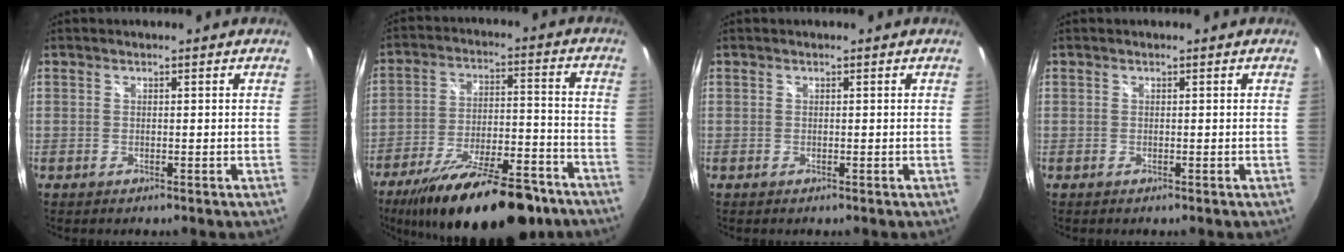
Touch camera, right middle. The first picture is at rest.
{"total": 23.6, "force": [-17.9, 7.4, 13.4], "torque": [-0.232, -0.026, -0.260]}
{"total": 0.0}
{"total": 0.0}